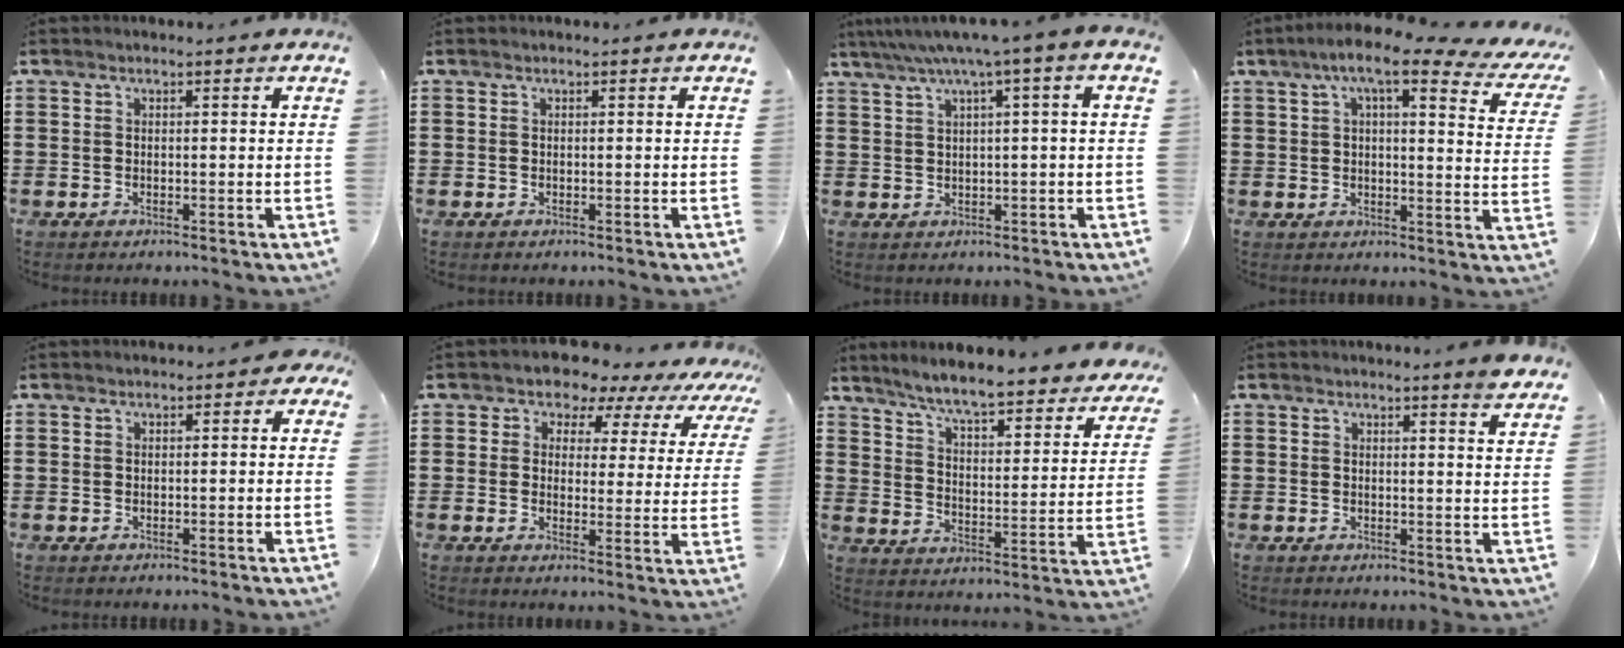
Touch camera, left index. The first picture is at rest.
{"total": 0.0}
{"total": 4.4, "force": [1.3, -0.5, 4.2], "torque": [-0.082, -0.010, 0.017]}
{"total": 8.9, "force": [6.3, 1.4, 6.2], "torque": [-0.115, -0.020, 0.101]}
{"total": 0.7, "force": [-0.1, 0.5, 0.4], "torque": [-0.010, 0.005, -0.003]}
{"total": 5.5, "force": [4.9, 2.5, 0.6], "torque": [-0.031, -0.033, 0.082]}
{"total": 6.5, "force": [5.8, -0.4, 2.9], "torque": [-0.080, -0.044, 0.094]}
{"total": 2.8, "force": [2.6, -0.5, 1.0], "torque": [-0.018, -0.010, 0.046]}